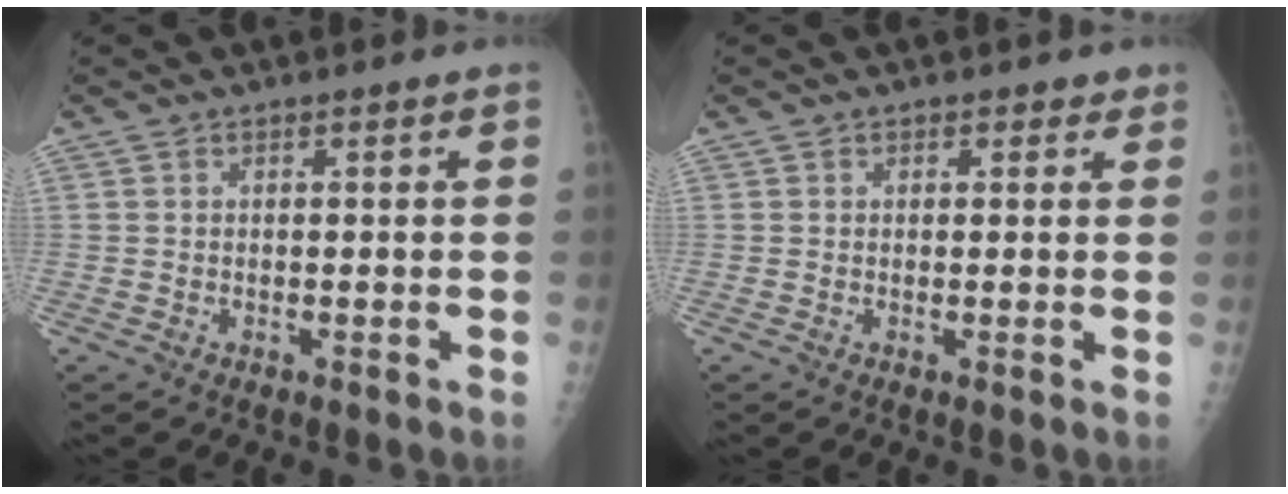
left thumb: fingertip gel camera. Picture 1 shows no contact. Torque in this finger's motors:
{"motor_torque": [0.23, 0.05, -0.09, -0.06, -0.01]}